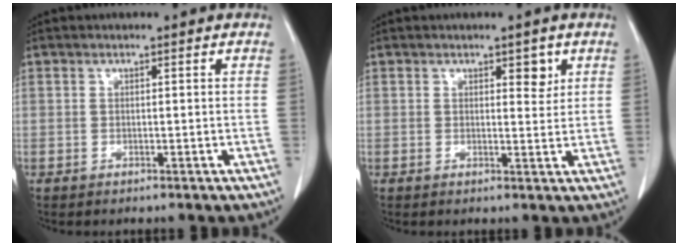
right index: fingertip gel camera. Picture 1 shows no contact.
{"total": 2.4, "force": [1.3, 1.1, 1.7], "torque": [-0.018, -0.006, 0.019]}